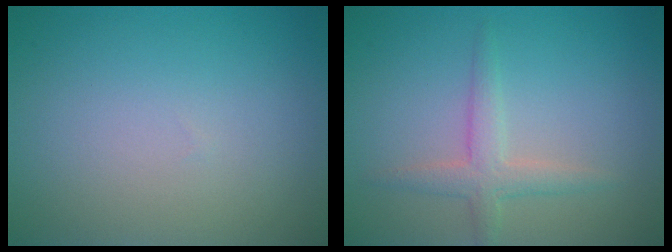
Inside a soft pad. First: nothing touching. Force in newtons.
{"total": 2.5, "press": 2.4, "slide": 0.3}